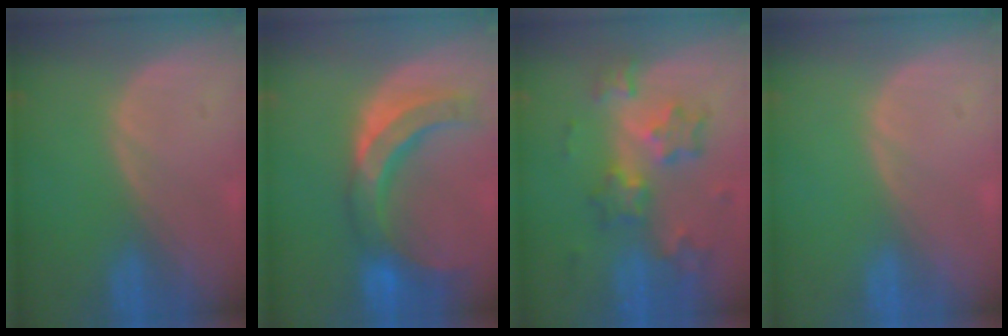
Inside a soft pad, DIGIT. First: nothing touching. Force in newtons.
{"total": 10.3, "press": 9.4, "slide": 4.3}
{"total": 8.4, "press": 7.3, "slide": 4.1}
{"total": 0.0}